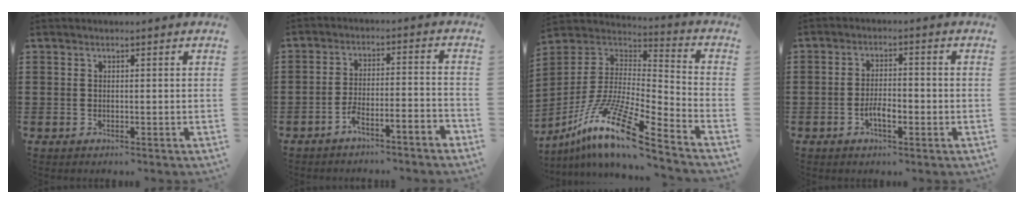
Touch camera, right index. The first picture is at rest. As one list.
[{"total": 4.9, "force": [-4.5, 0.0, 2.1], "torque": [-0.047, -0.003, -0.091]}, {"total": 15.3, "force": [-10.6, 2.1, 10.8], "torque": [-0.222, 0.014, -0.202]}, {"total": 4.0, "force": [-1.6, 1.4, 3.4], "torque": [-0.064, 0.003, -0.029]}]